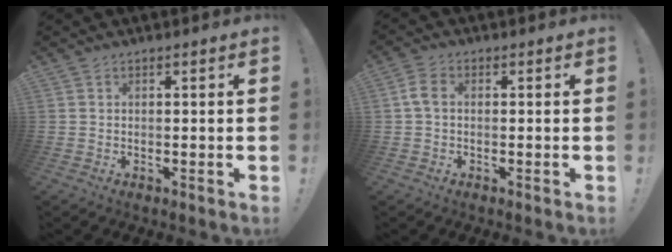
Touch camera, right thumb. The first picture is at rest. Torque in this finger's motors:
{"motor_torque": [0.32, 0.36, -0.02, 0.02, 0.04]}